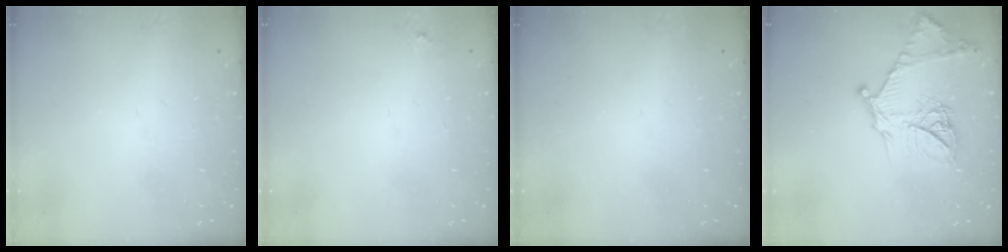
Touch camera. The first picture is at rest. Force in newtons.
{"total": 2.3, "press": 2.3, "slide": 0.2}
{"total": 0.0}
{"total": 19.1, "press": 19.0, "slide": 1.7}